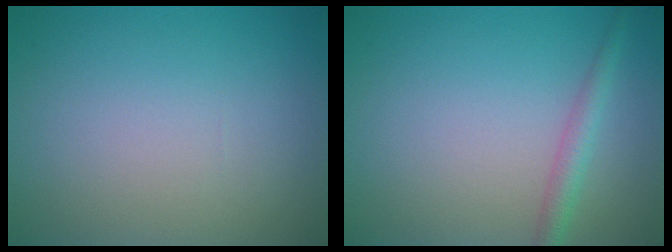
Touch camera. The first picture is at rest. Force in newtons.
{"total": 2.1, "press": 2.1, "slide": 0.1}